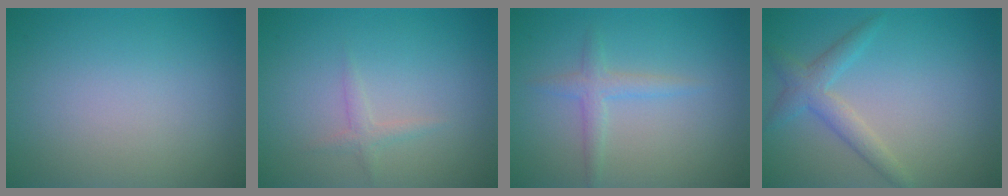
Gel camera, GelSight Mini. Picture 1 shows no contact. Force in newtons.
{"total": 1.1, "press": 1.1, "slide": 0.0}
{"total": 1.8, "press": 1.8, "slide": 0.1}
{"total": 2.6, "press": 2.6, "slide": 0.2}